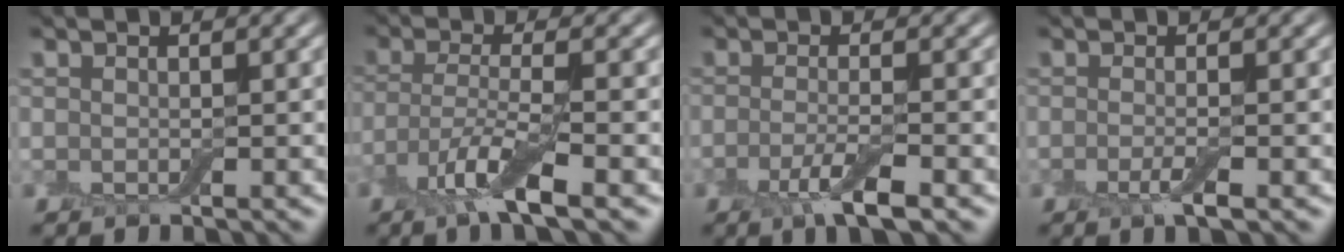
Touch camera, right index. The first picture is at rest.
{"total": 4.8, "force": [-2.5, 0.9, 4.0], "torque": [-0.081, -0.006, -0.054]}
{"total": 3.5, "force": [-1.6, 0.8, 3.0], "torque": [-0.057, -0.004, -0.035]}
{"total": 1.8, "force": [-0.7, 0.4, 1.7], "torque": [-0.031, -0.005, -0.017]}